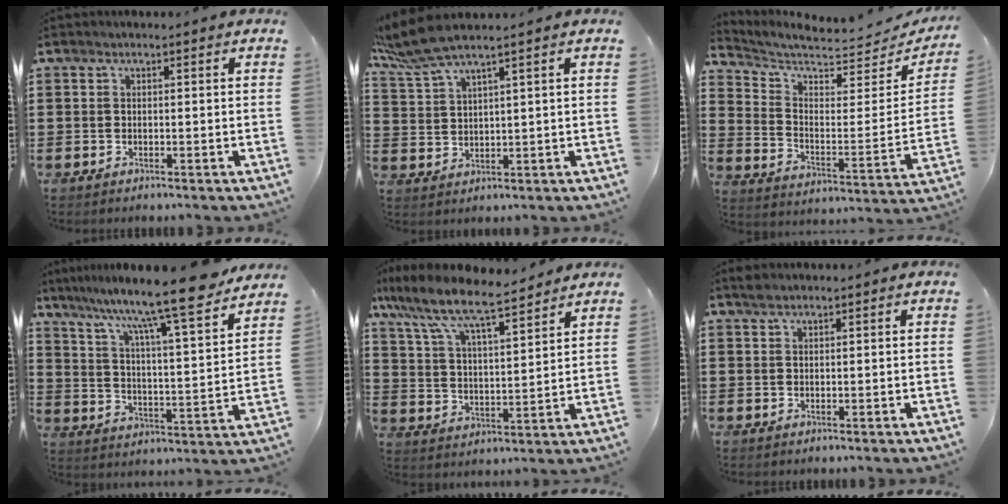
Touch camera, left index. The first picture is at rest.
{"total": 5.8, "force": [4.5, 0.4, 3.6], "torque": [-0.093, -0.012, 0.077]}
{"total": 5.8, "force": [5.2, 1.0, 2.3], "torque": [-0.073, -0.046, 0.087]}
{"total": 11.3, "force": [9.7, -0.5, 5.8], "torque": [-0.123, -0.077, 0.153]}
{"total": 8.3, "force": [7.2, 1.0, 4.1], "torque": [-0.108, -0.041, 0.121]}
{"total": 1.1, "force": [0.9, 0.4, 0.6], "torque": [-0.013, 0.002, 0.017]}